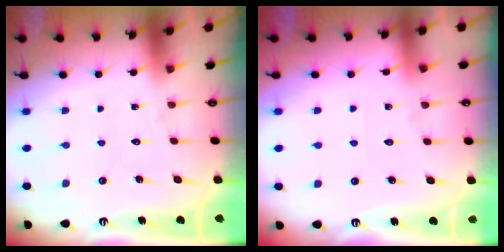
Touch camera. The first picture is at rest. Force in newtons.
{"total": 2.8, "press": 2.8, "slide": 0.4}